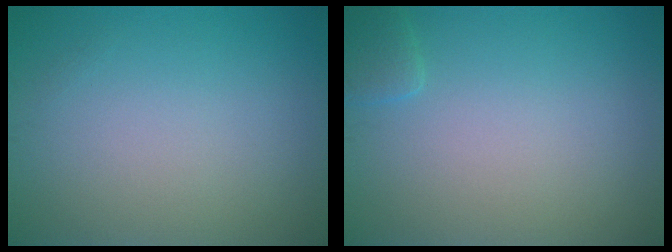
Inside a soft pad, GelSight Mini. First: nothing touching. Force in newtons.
{"total": 1.3, "press": 1.3, "slide": 0.1}